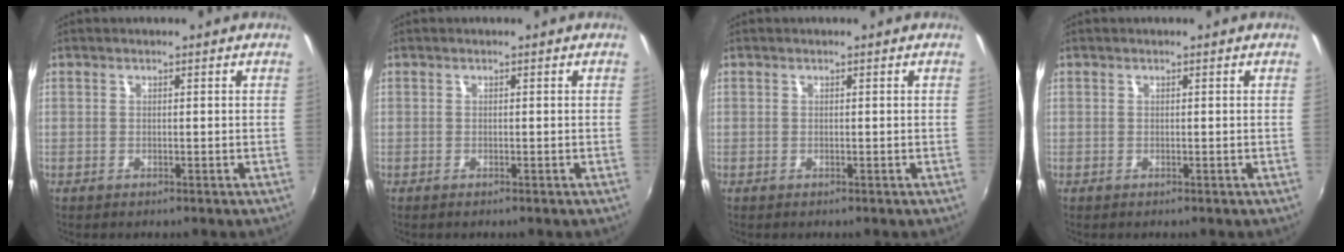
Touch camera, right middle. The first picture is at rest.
{"total": 0.0}
{"total": 0.0}
{"total": 0.0}